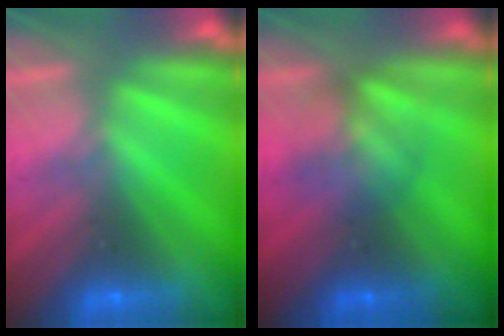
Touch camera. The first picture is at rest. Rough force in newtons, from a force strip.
{"total": 2.9}